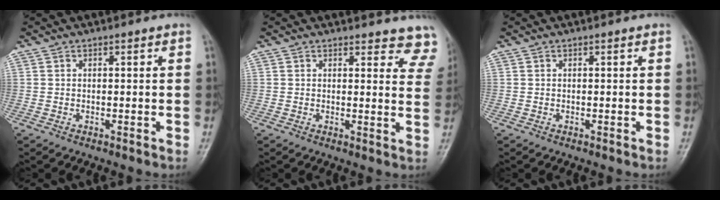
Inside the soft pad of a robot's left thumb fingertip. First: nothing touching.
{"total": 8.5, "force": [8.0, 2.7, 0.3], "torque": [0.052, -0.056, 0.050]}
{"total": 0.0}